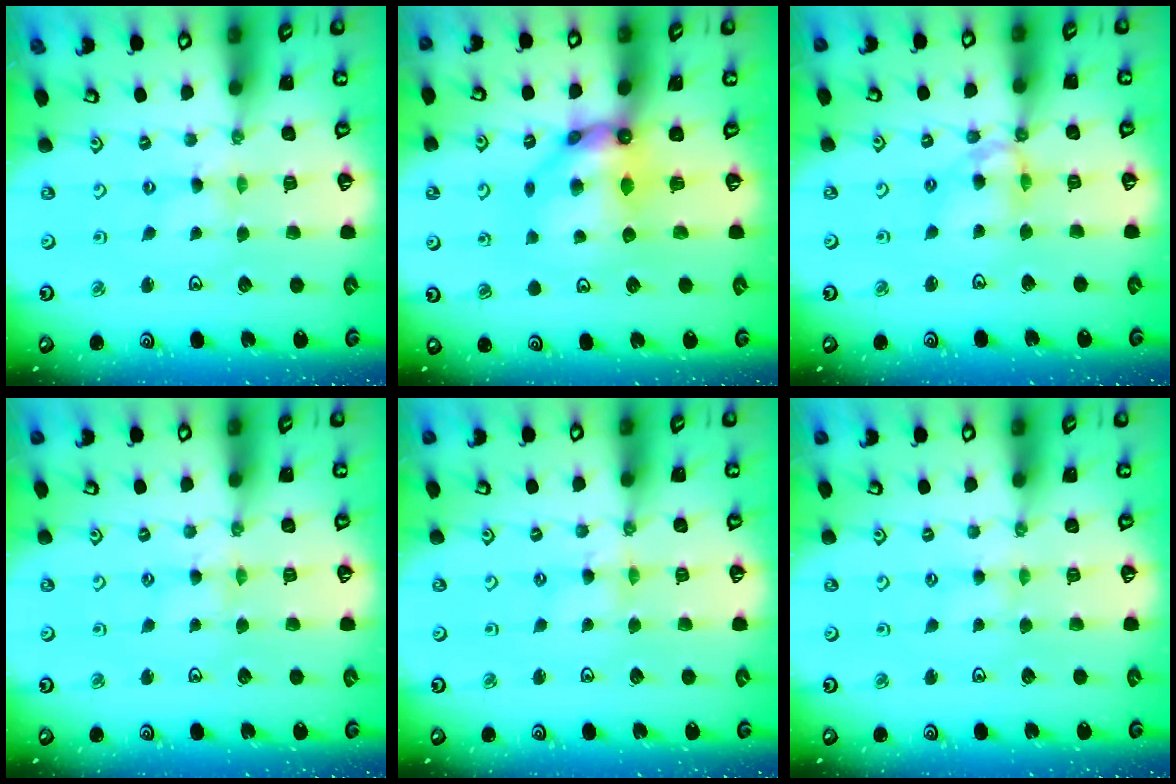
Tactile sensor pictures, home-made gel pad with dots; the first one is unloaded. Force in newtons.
{"total": 9.0, "press": 9.0, "slide": 0.6}
{"total": 9.8, "press": 9.8, "slide": 0.8}
{"total": 2.8, "press": 2.8, "slide": 0.4}
{"total": 1.7, "press": 1.7, "slide": 0.2}
{"total": 2.3, "press": 2.3, "slide": 0.5}